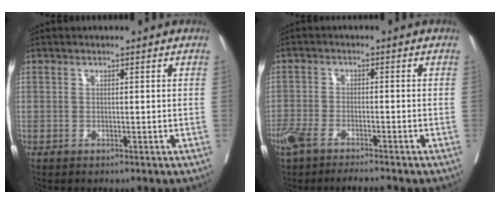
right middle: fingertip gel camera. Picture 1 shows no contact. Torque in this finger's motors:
{"motor_torque": [0.49, -0.45, 0.30, 0.09]}